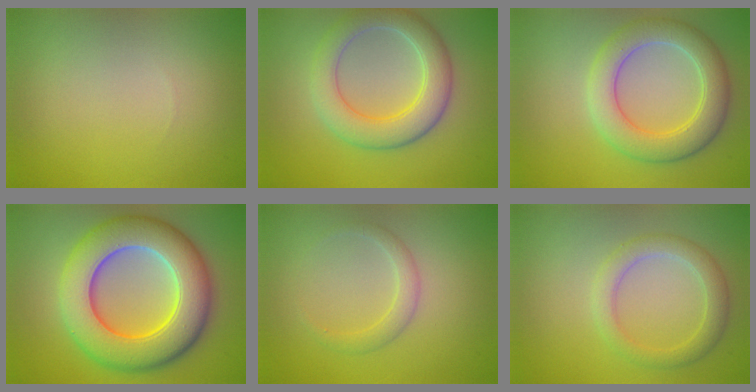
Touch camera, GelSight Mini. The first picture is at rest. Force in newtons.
{"total": 5.7, "press": 5.6, "slide": 0.6}
{"total": 5.7, "press": 5.7, "slide": 0.5}
{"total": 11.6, "press": 11.6, "slide": 0.4}
{"total": 1.7, "press": 1.7, "slide": 0.2}
{"total": 3.1, "press": 3.1, "slide": 0.2}